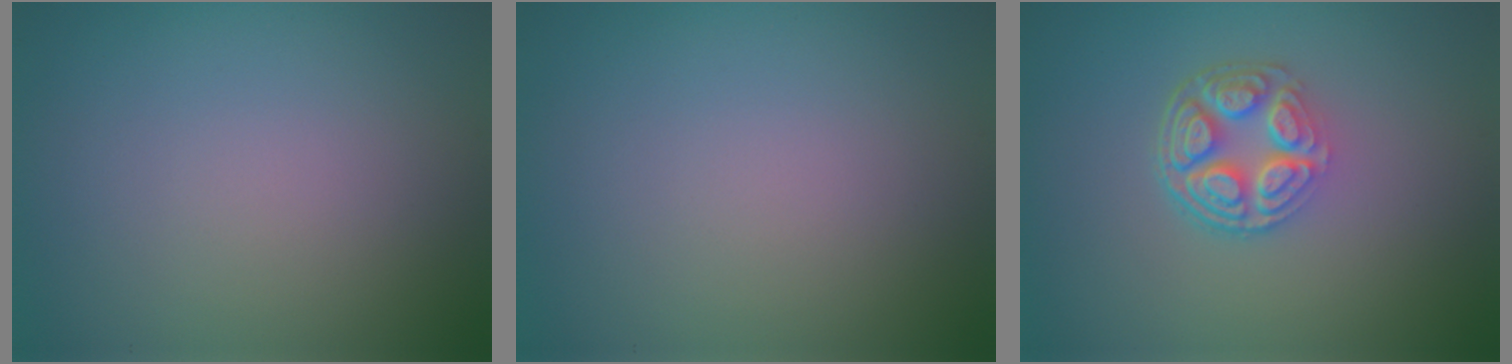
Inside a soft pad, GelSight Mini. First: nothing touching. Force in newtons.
{"total": 0.0}
{"total": 5.2, "press": 3.8, "slide": 3.6}